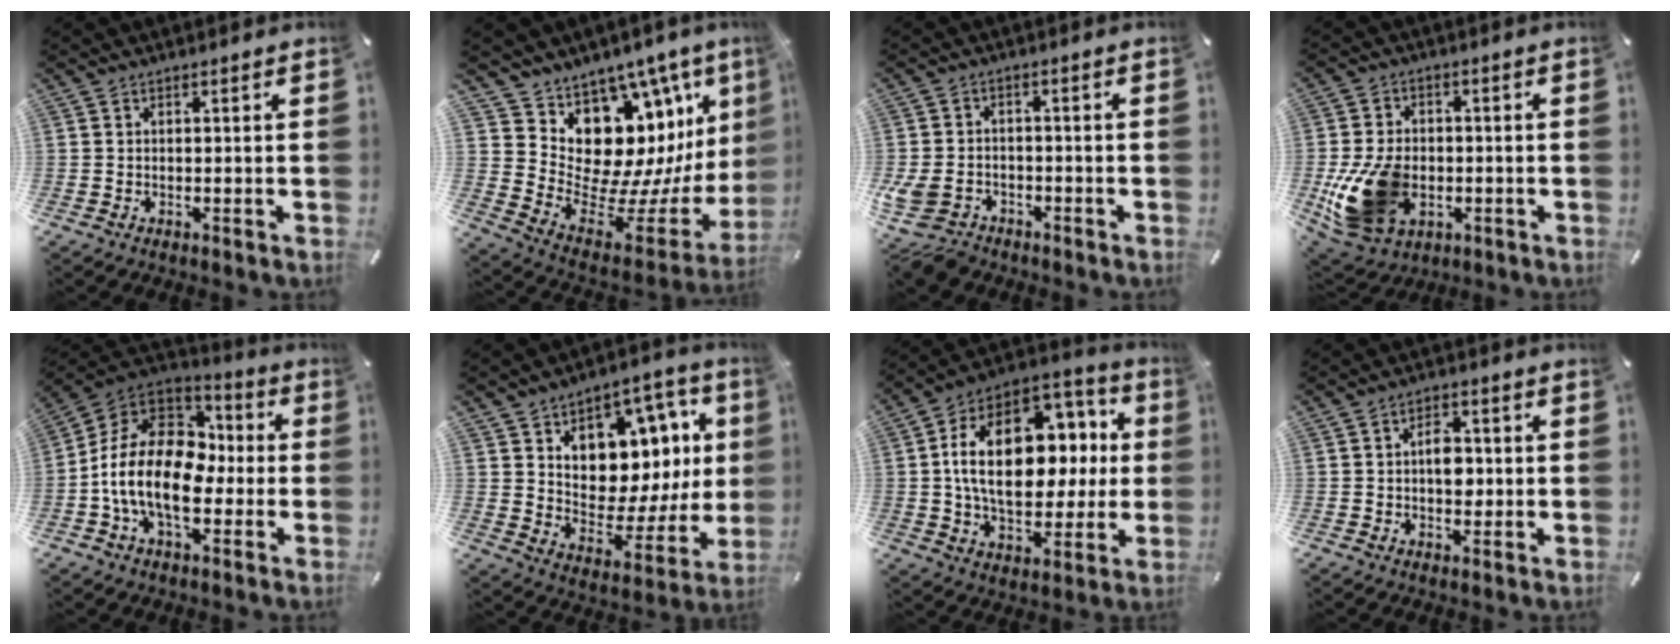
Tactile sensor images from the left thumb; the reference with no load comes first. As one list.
[{"total": 16.9, "force": [7.5, 12.2, 9.0], "torque": [-0.110, -0.113, 0.167]}, {"total": 8.1, "force": [-4.2, 5.6, 4.1], "torque": [-0.099, 0.013, -0.077]}, {"total": 16.3, "force": [-3.2, 12.1, 10.5], "torque": [-0.214, 0.011, -0.052]}, {"total": 17.1, "force": [-4.5, 11.4, 12.0], "torque": [-0.254, 0.019, -0.080]}, {"total": 12.9, "force": [5.1, 9.1, 7.6], "torque": [-0.087, -0.061, 0.086]}, {"total": 23.1, "force": [3.4, 15.0, 17.2], "torque": [-0.307, 0.001, 0.065]}, {"total": 5.8, "force": [-0.2, 3.8, 4.4], "torque": [-0.052, -0.002, -0.011]}]